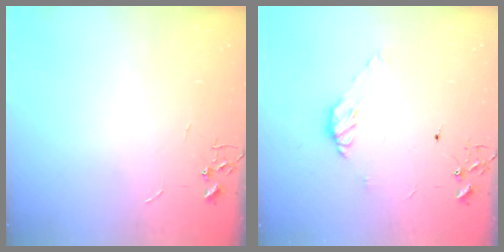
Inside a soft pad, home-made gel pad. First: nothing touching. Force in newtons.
{"total": 7.2, "press": 7.2, "slide": 0.7}